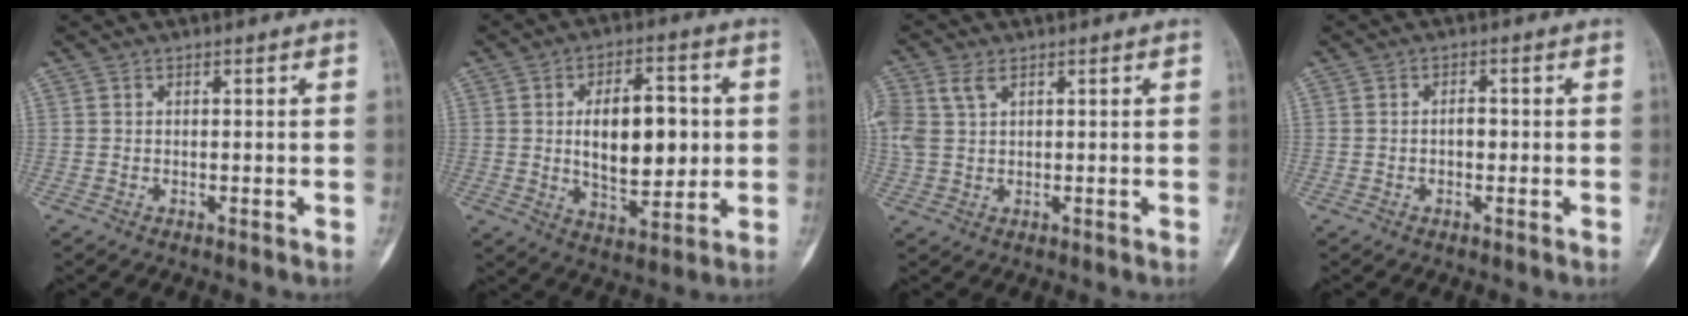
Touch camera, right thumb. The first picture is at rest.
{"total": 14.7, "force": [1.1, 7.7, 12.5], "torque": [-0.162, -0.005, 0.023]}
{"total": 5.5, "force": [2.4, 3.3, 3.7], "torque": [-0.102, 0.010, 0.055]}
{"total": 2.9, "force": [-0.2, 1.8, 2.3], "torque": [-0.029, 0.007, -0.006]}